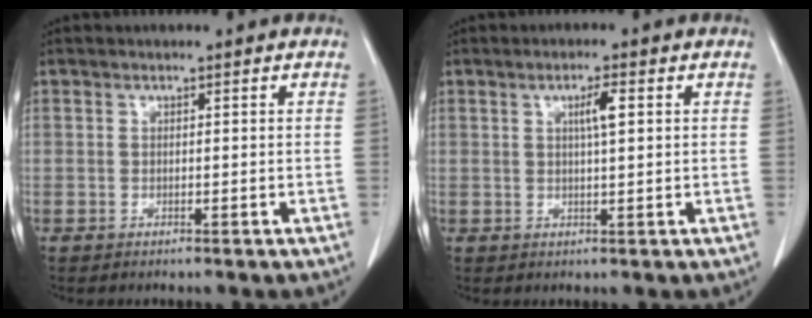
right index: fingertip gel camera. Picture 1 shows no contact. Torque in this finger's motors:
{"motor_torque": [0.10, 0.05, 0.02, 0.03]}